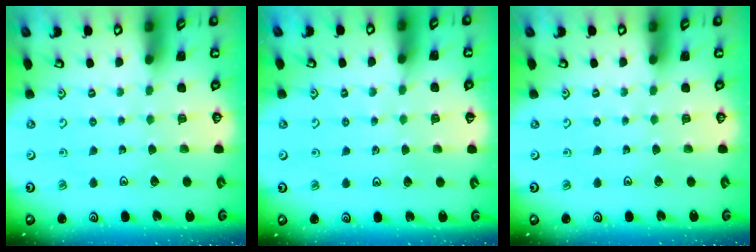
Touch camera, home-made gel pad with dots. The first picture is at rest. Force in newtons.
{"total": 2.7, "press": 2.7, "slide": 0.2}
{"total": 0.0}